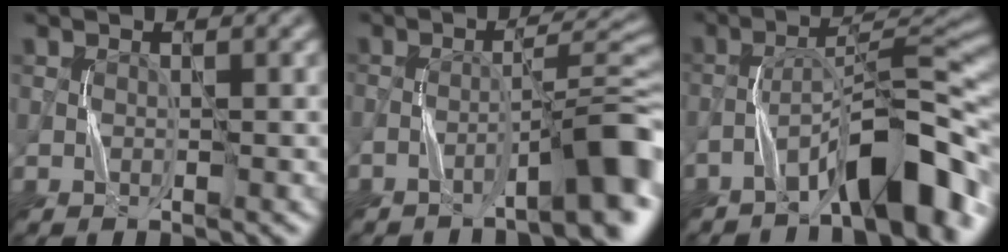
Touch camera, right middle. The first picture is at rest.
{"total": 6.4, "force": [-3.9, 0.8, 5.1], "torque": [-0.063, 0.022, -0.062]}
{"total": 8.2, "force": [-5.3, 1.9, 6.0], "torque": [-0.085, 0.020, -0.086]}